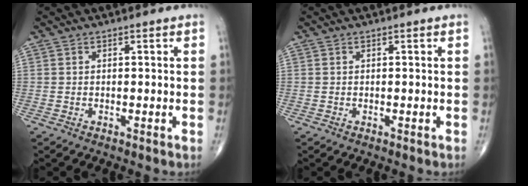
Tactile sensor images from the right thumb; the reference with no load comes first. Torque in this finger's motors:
{"motor_torque": [-0.11, 0.12, 0.00, 0.00, 0.00]}